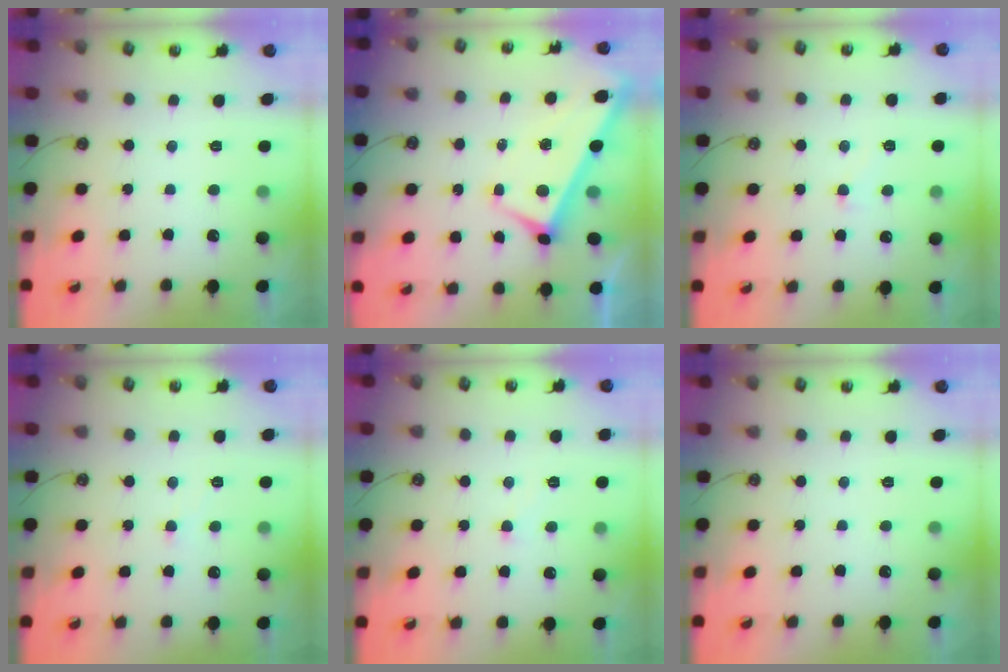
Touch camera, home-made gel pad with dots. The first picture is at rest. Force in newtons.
{"total": 1.9, "press": 1.9, "slide": 0.5}
{"total": 4.2, "press": 4.0, "slide": 1.0}
{"total": 0.9, "press": 0.8, "slide": 0.3}
{"total": 2.4, "press": 2.4, "slide": 0.3}
{"total": 0.0}